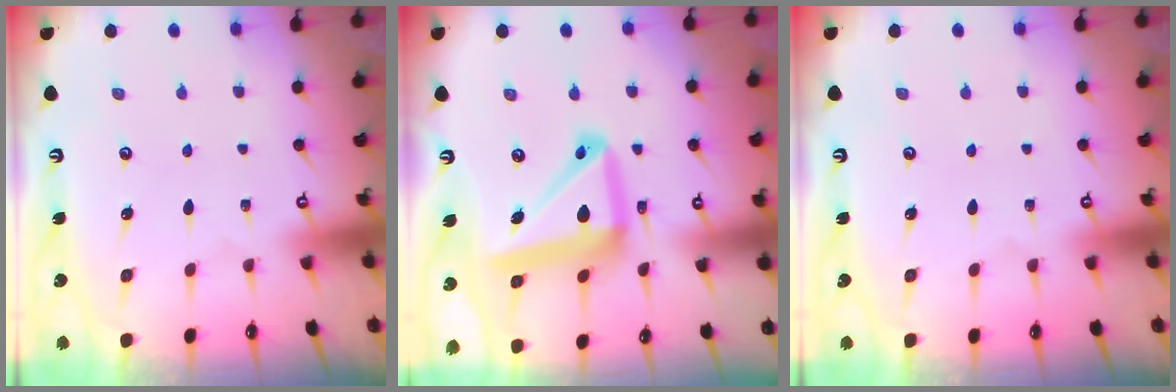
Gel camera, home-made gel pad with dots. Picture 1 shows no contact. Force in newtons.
{"total": 16.1, "press": 16.0, "slide": 1.8}
{"total": 0.0}